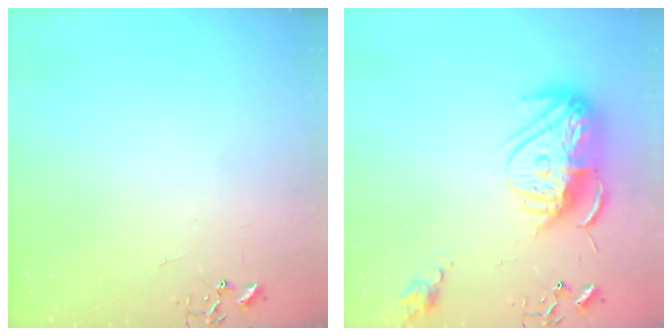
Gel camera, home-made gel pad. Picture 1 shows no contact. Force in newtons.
{"total": 15.8, "press": 15.8, "slide": 1.4}